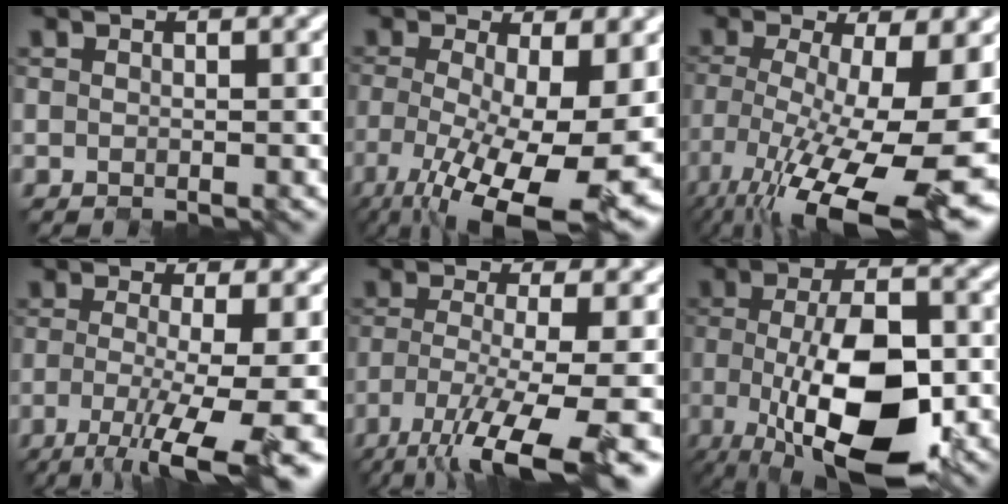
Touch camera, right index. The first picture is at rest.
{"total": 14.9, "force": [-4.8, 4.7, 13.3], "torque": [-0.209, -0.035, -0.061]}
{"total": 17.0, "force": [-7.2, 5.2, 14.5], "torque": [-0.249, -0.027, -0.100]}
{"total": 9.5, "force": [-3.4, 2.4, 8.6], "torque": [-0.125, -0.017, -0.054]}
{"total": 11.2, "force": [-6.4, 2.5, 8.8], "torque": [-0.154, -0.022, -0.108]}
{"total": 13.1, "force": [-3.8, 5.3, 11.3], "torque": [-0.187, -0.016, -0.063]}